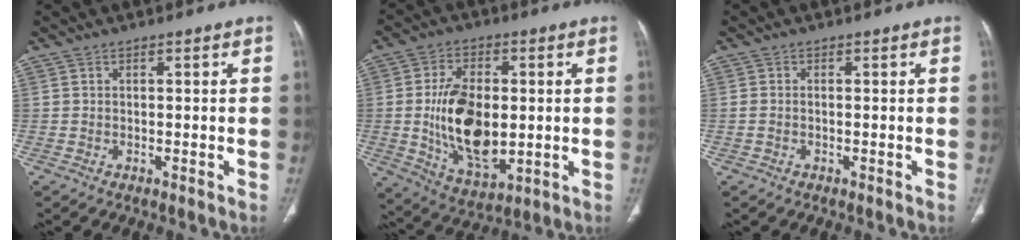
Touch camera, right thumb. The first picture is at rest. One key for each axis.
{"total": 15.9, "fx": -0.3, "fy": 9.1, "fz": 13.0, "tx": -0.218, "ty": -0.011, "tz": 0.008}
{"total": 0.8, "fx": -0.1, "fy": 0.4, "fz": 0.6, "tx": -0.023, "ty": 0.006, "tz": 0.001}